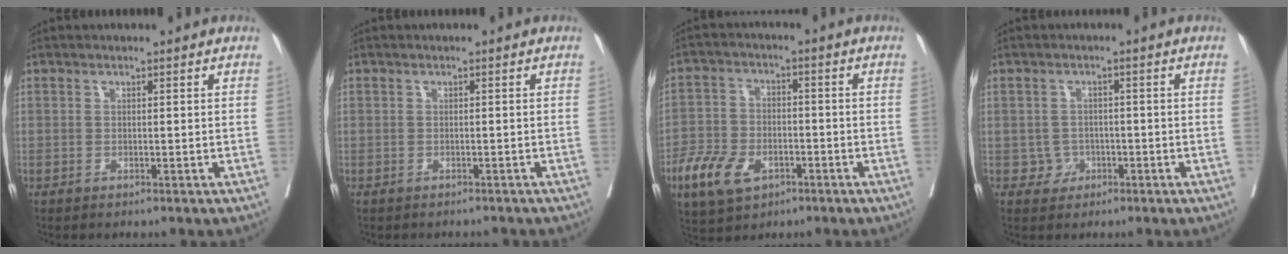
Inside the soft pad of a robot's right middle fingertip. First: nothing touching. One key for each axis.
{"total": 2.5, "fx": -2.4, "fy": 0.9, "fz": 0.3, "tx": -0.001, "ty": -0.005, "tz": -0.035}
{"total": 9.6, "fx": -4.8, "fy": 5.9, "fz": 5.9, "tx": -0.125, "ty": 0.000, "tz": -0.083}
{"total": 2.5, "fx": -0.9, "fy": 2.3, "fz": 0.3, "tx": 0.005, "ty": 0.007, "tz": -0.013}